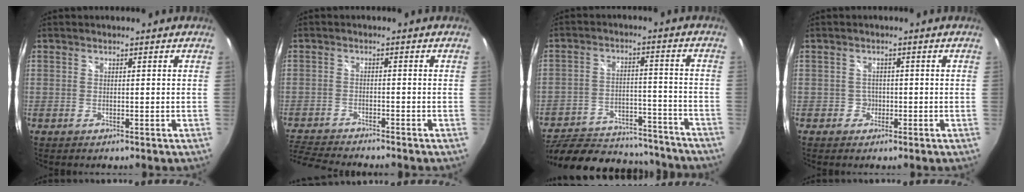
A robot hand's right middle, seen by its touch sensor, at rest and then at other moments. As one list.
[{"total": 8.5, "force": [-8.0, 0.6, 2.8], "torque": [-0.083, -0.016, -0.146]}, {"total": 26.8, "force": [-22.1, 10.2, 11.2], "torque": [-0.226, -0.001, -0.288]}, {"total": 2.0, "force": [-0.8, 1.9, 0.0], "torque": [0.000, 0.004, -0.011]}]